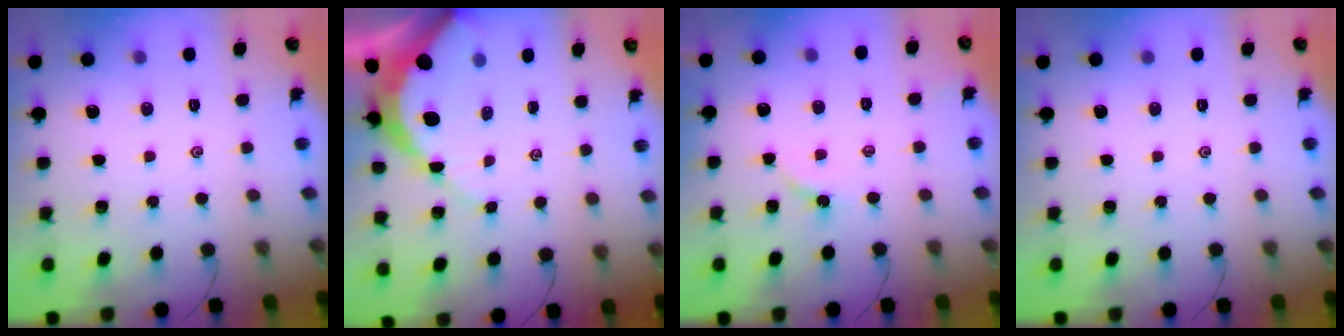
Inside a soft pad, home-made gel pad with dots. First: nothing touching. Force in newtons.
{"total": 8.5, "press": 8.4, "slide": 1.1}
{"total": 3.0, "press": 3.0, "slide": 0.4}
{"total": 0.0}